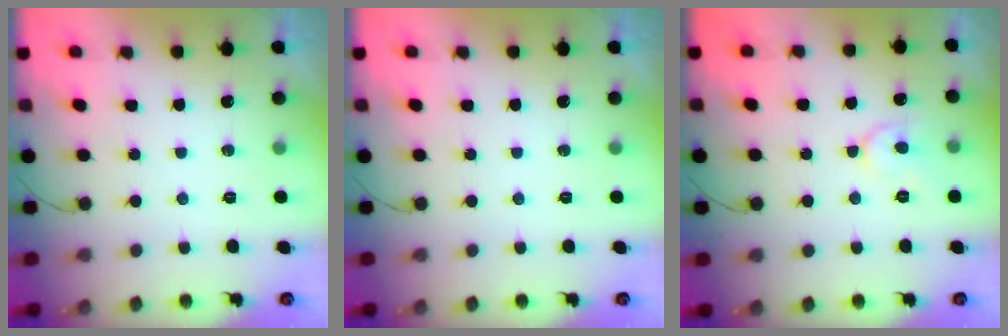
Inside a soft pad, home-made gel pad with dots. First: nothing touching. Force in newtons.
{"total": 0.0}
{"total": 6.3, "press": 6.3, "slide": 0.7}